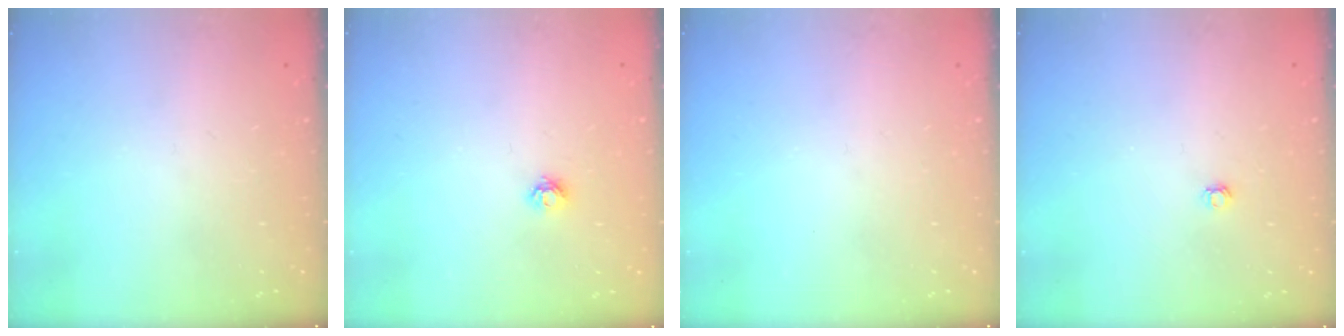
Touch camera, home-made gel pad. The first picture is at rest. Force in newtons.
{"total": 5.3, "press": 5.2, "slide": 0.5}
{"total": 0.0}
{"total": 3.0, "press": 3.0, "slide": 0.4}